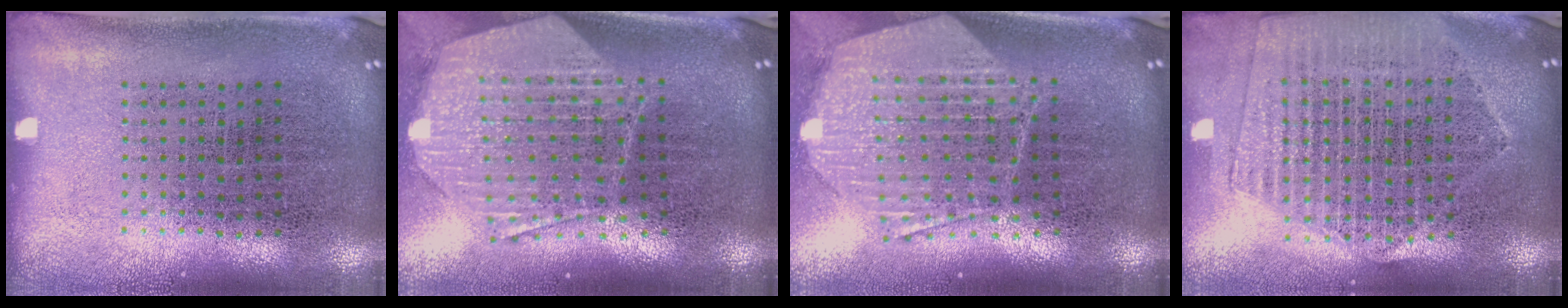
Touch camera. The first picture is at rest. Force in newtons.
{"total": 2.8, "press": 2.3, "slide": 1.7}
{"total": 2.5, "press": 2.1, "slide": 1.4}
{"total": 2.0, "press": 1.8, "slide": 0.9}